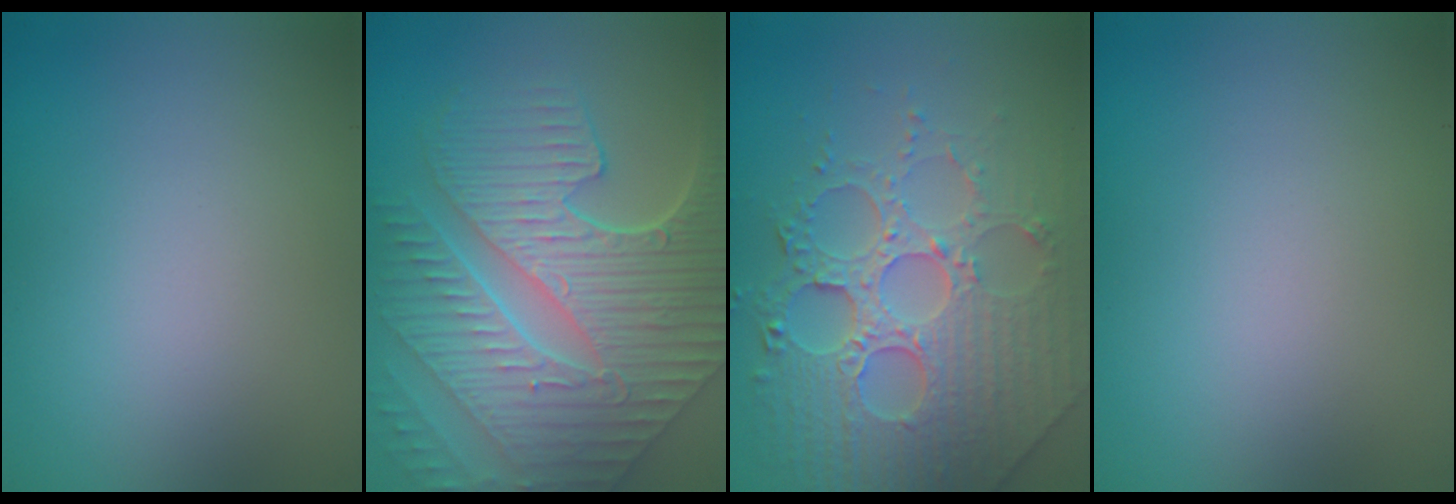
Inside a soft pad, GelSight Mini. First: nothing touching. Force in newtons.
{"total": 10.3, "press": 7.1, "slide": 7.5}
{"total": 8.2, "press": 6.0, "slide": 5.5}
{"total": 0.0}